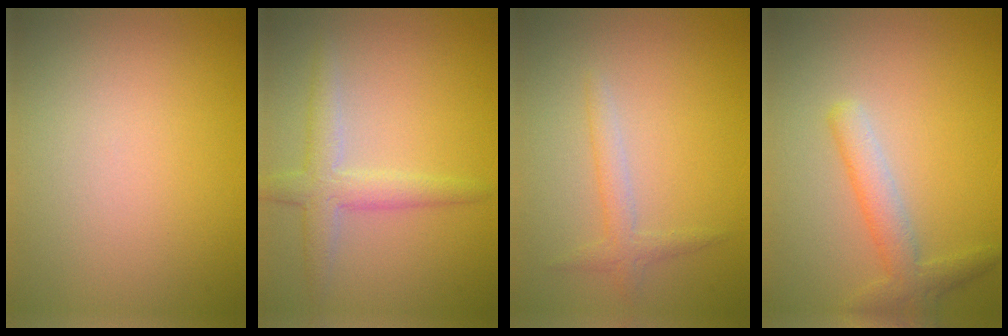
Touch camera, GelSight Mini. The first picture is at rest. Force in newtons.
{"total": 3.0, "press": 3.0, "slide": 0.1}
{"total": 1.7, "press": 1.7, "slide": 0.1}
{"total": 2.9, "press": 2.9, "slide": 0.1}